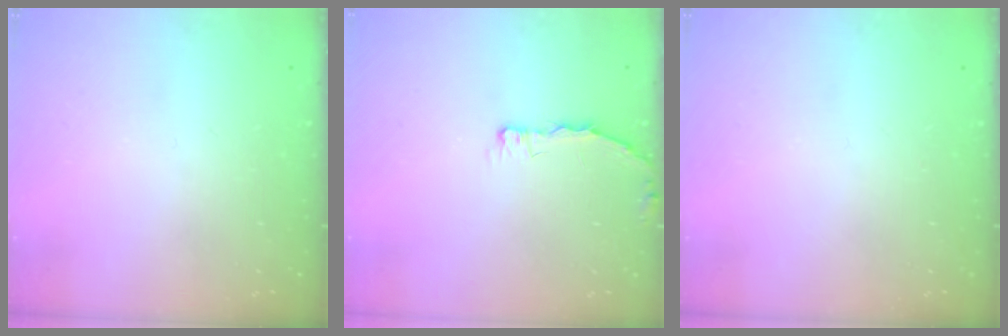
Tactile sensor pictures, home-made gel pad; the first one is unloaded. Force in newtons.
{"total": 2.9, "press": 2.9, "slide": 0.3}
{"total": 0.0}